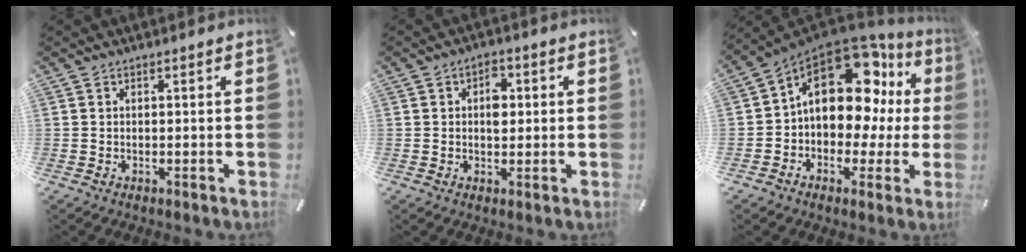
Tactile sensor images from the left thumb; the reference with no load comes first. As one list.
[{"total": 4.4, "force": [0.6, 3.0, 3.1], "torque": [-0.032, -0.003, 0.001]}, {"total": 17.9, "force": [5.8, 11.7, 12.2], "torque": [-0.183, -0.045, 0.093]}]